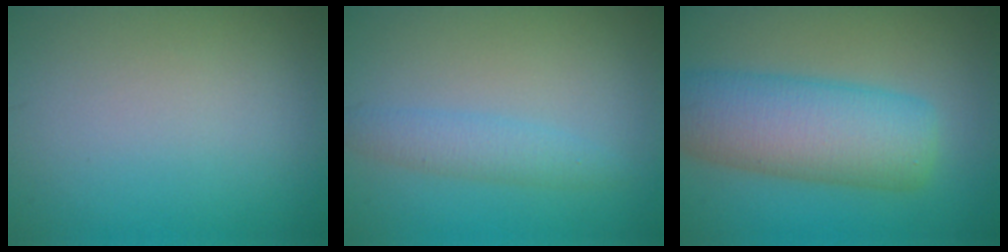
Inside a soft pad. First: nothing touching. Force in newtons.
{"total": 2.3, "press": 2.3, "slide": 0.1}
{"total": 8.4, "press": 8.4, "slide": 0.3}